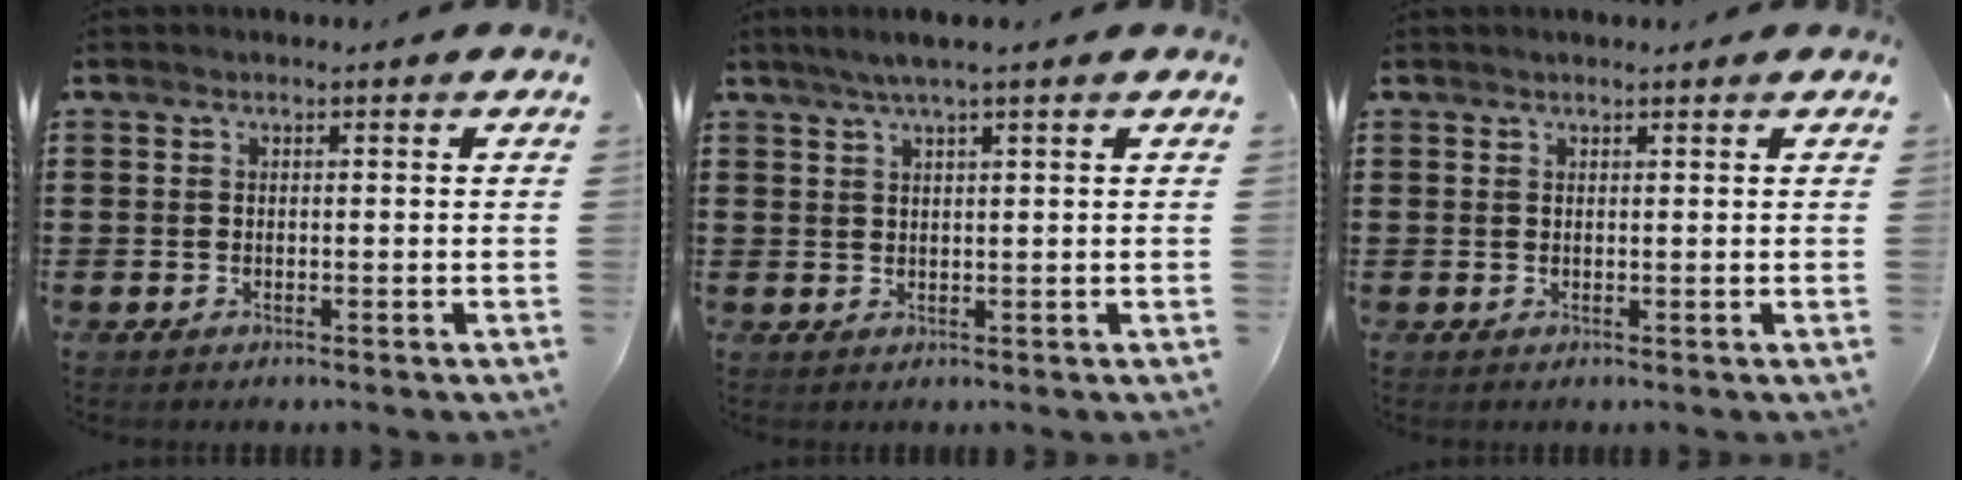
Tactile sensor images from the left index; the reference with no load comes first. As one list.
[{"total": 2.8, "force": [1.8, -0.2, 2.1], "torque": [-0.042, 0.002, 0.033]}, {"total": 0.7, "force": [0.6, 0.0, 0.3], "torque": [-0.006, -0.001, 0.012]}]